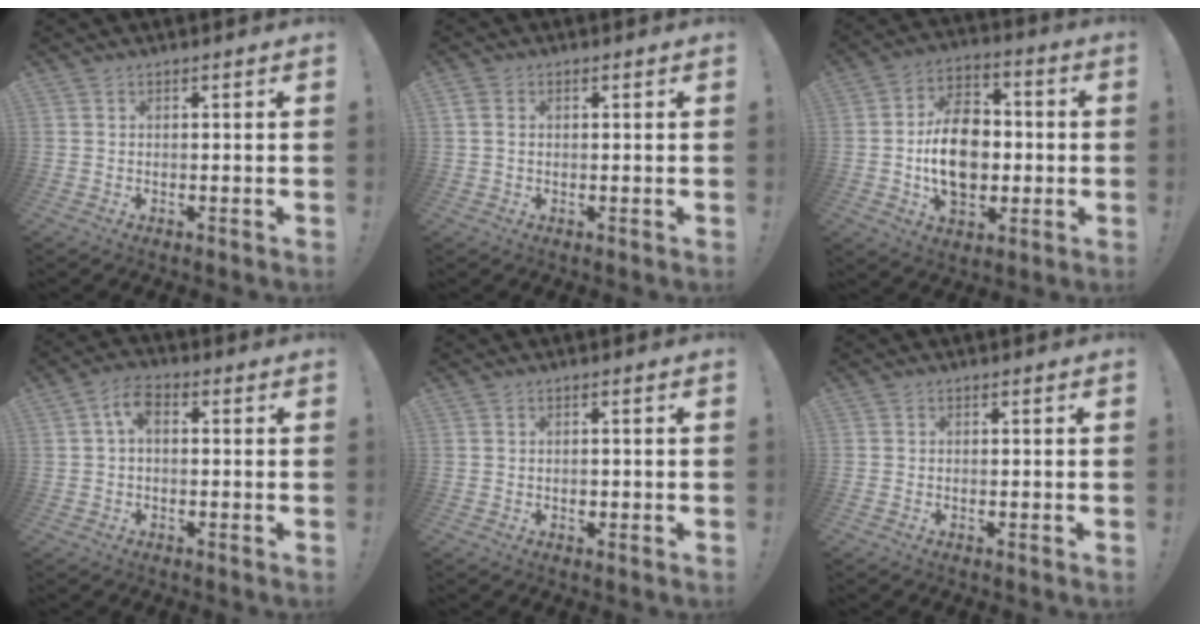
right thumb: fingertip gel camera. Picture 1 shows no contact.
{"total": 1.9, "force": [0.4, 1.4, 1.2], "torque": [-0.027, 0.006, 0.008]}
{"total": 16.8, "force": [-1.5, 12.0, 11.6], "torque": [-0.200, 0.011, -0.026]}
{"total": 5.3, "force": [0.6, 3.0, 4.4], "torque": [-0.075, 0.008, 0.013]}
{"total": 1.1, "force": [-0.6, 0.6, 0.7], "torque": [-0.012, 0.003, -0.010]}
{"total": 0.6, "force": [-0.5, -0.1, 0.3], "torque": [-0.007, 0.001, -0.009]}